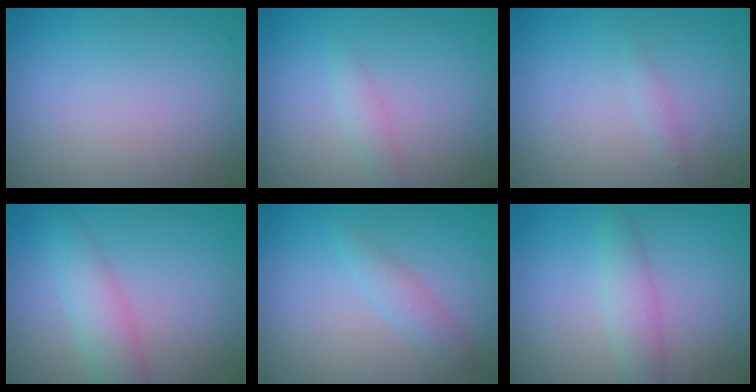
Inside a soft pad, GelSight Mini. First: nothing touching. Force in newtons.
{"total": 1.2, "press": 1.2, "slide": 0.0}
{"total": 0.6, "press": 0.6, "slide": 0.0}
{"total": 3.2, "press": 3.2, "slide": 0.0}
{"total": 1.5, "press": 1.5, "slide": 0.0}
{"total": 2.2, "press": 2.2, "slide": 0.0}